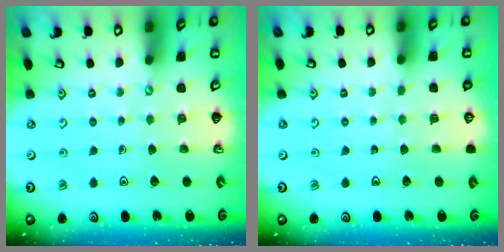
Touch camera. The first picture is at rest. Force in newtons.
{"total": 0.0}